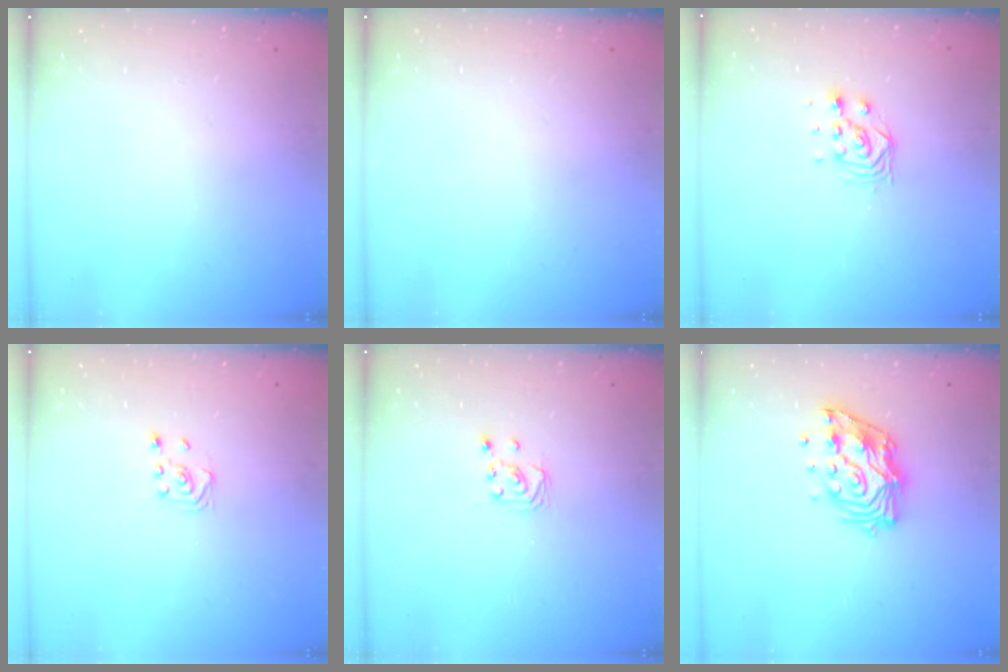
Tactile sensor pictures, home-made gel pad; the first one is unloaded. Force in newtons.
{"total": 0.0}
{"total": 6.1, "press": 6.0, "slide": 0.4}
{"total": 2.3, "press": 2.2, "slide": 0.7}
{"total": 2.3, "press": 2.2, "slide": 0.3}
{"total": 13.0, "press": 12.9, "slide": 1.1}